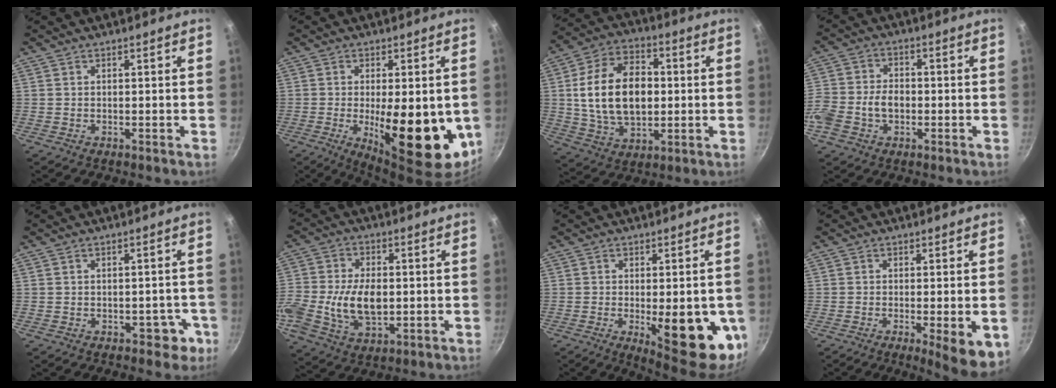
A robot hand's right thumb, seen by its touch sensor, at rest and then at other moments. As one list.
[{"total": 17.3, "force": [-2.5, 6.5, 15.9], "torque": [-0.208, -0.012, -0.023]}, {"total": 18.5, "force": [0.9, 12.0, 14.0], "torque": [-0.221, 0.013, 0.018]}, {"total": 9.9, "force": [-2.2, 6.9, 6.8], "torque": [-0.129, 0.030, -0.052]}, {"total": 3.8, "force": [-1.6, 2.6, 2.3], "torque": [0.000, 0.024, -0.006]}, {"total": 14.3, "force": [-1.3, 9.2, 10.8], "torque": [-0.210, 0.018, -0.025]}, {"total": 16.8, "force": [-3.6, 5.9, 15.3], "torque": [-0.164, -0.013, -0.035]}, {"total": 8.1, "force": [-2.3, 1.8, 7.6], "torque": [-0.092, -0.005, -0.026]}]